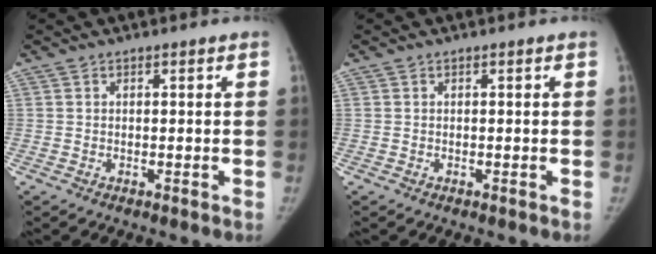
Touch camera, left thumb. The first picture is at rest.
{"total": 0.0}